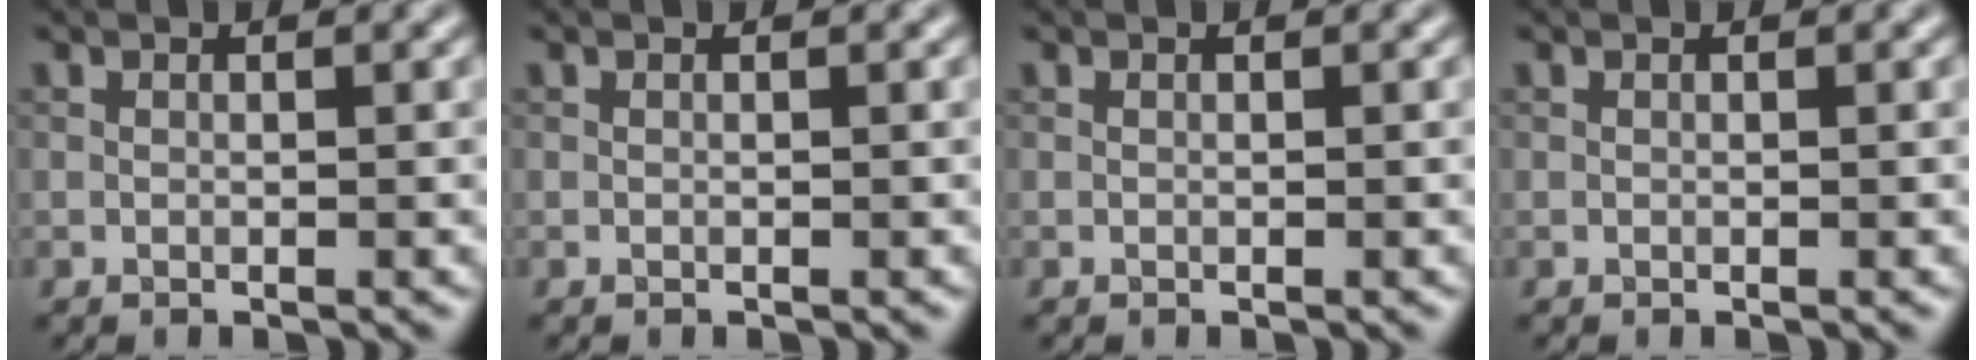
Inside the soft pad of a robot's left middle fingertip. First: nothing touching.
{"total": 0.0}
{"total": 0.0}
{"total": 0.0}